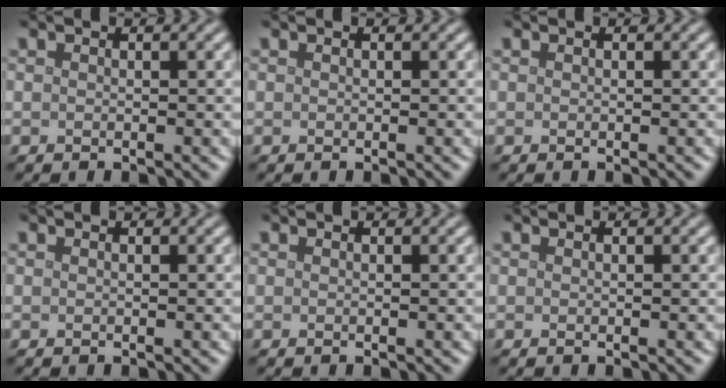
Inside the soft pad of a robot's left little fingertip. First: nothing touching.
{"total": 0.0}
{"total": 0.0}
{"total": 0.0}
{"total": 0.0}
{"total": 0.0}